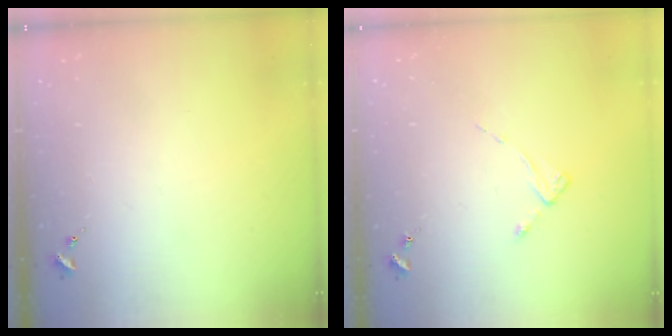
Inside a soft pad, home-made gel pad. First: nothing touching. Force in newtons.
{"total": 2.1, "press": 2.0, "slide": 0.4}